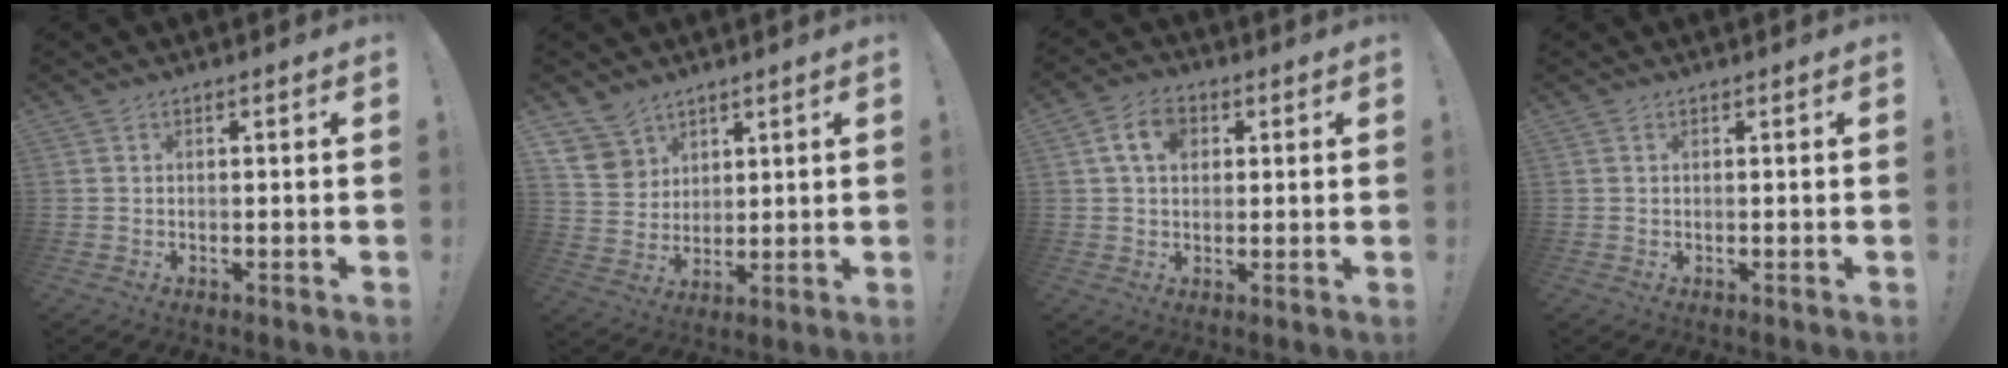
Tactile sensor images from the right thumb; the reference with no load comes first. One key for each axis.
{"total": 8.6, "fx": 6.1, "fy": 6.0, "fz": 1.0, "tx": -0.020, "ty": -0.043, "tz": 0.125}
{"total": 8.3, "fx": 2.5, "fy": 5.9, "fz": 5.3, "tx": -0.088, "ty": 0.011, "tz": 0.048}
{"total": 0.0}